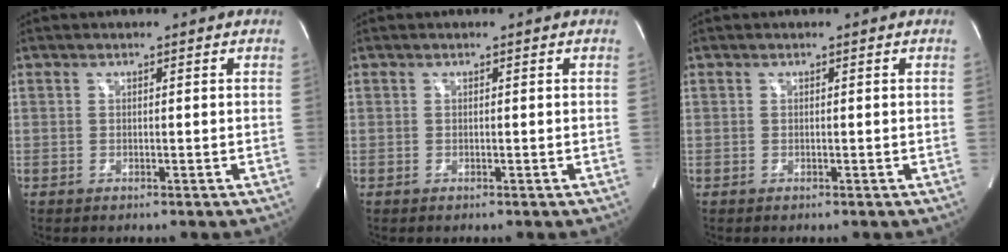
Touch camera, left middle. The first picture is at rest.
{"total": 0.0}
{"total": 0.0}